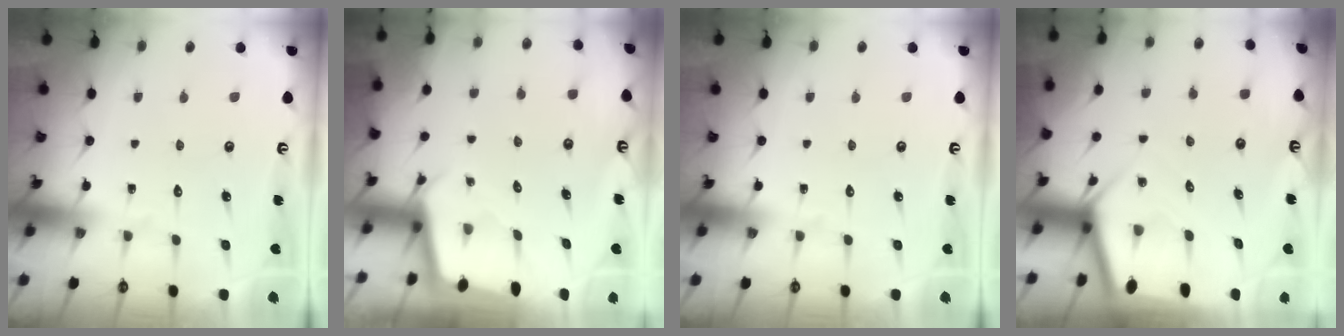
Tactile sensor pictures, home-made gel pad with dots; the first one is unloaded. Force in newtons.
{"total": 2.3, "press": 2.3, "slide": 0.1}
{"total": 0.0}
{"total": 6.3, "press": 6.3, "slide": 0.6}